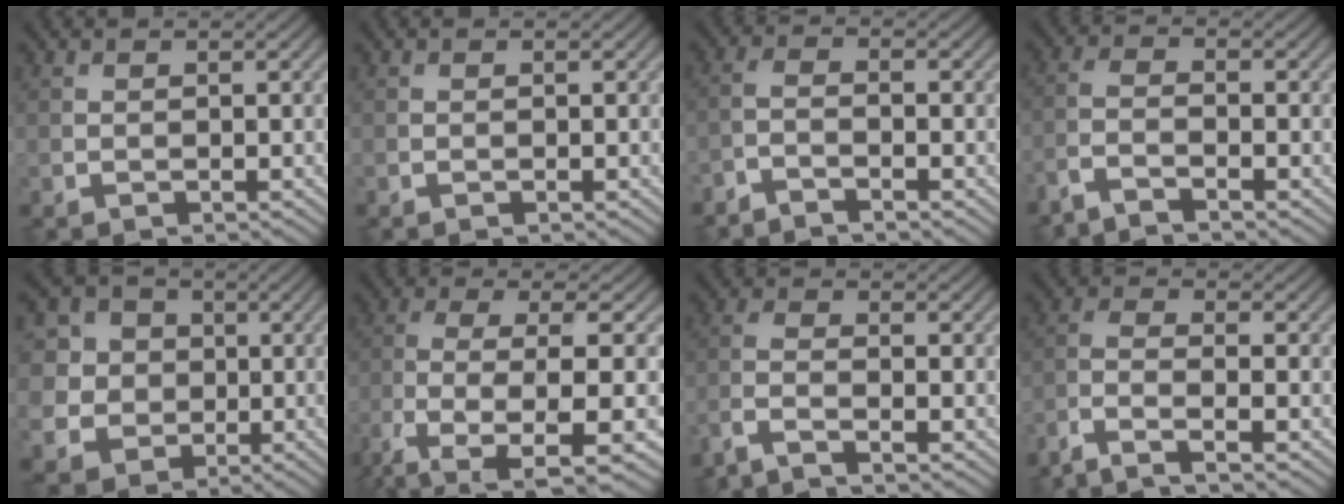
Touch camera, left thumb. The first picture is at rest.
{"total": 0.0}
{"total": 2.6, "force": [-2.1, 0.3, 1.4], "torque": [-0.028, -0.001, -0.053]}
{"total": 3.6, "force": [-2.9, 0.4, 2.0], "torque": [-0.041, -0.001, -0.072]}
{"total": 8.2, "force": [0.7, 7.6, 2.8], "torque": [-0.099, 0.005, -0.006]}
{"total": 11.1, "force": [-5.3, 3.2, 9.2], "torque": [-0.180, -0.021, -0.088]}
{"total": 3.6, "force": [-2.6, 0.5, 2.4], "torque": [-0.052, -0.004, -0.070]}
{"total": 5.3, "force": [-3.7, 0.9, 3.7], "torque": [-0.070, -0.003, -0.088]}